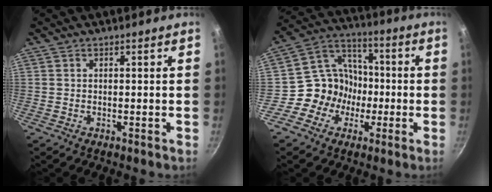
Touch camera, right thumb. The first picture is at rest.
{"total": 11.3, "force": [-3.0, 10.2, 3.8], "torque": [-0.011, 0.047, -0.070]}